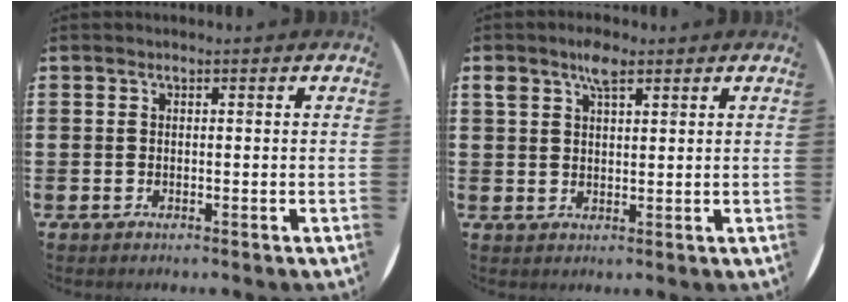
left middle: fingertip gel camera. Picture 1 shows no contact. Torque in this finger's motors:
{"motor_torque": [0.74, -0.68, 0.41, 0.12]}